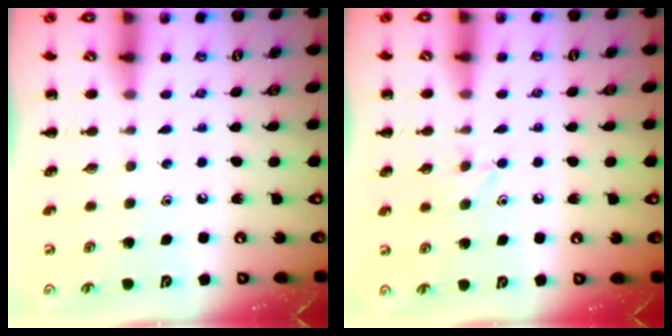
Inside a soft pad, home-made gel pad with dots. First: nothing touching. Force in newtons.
{"total": 6.1, "press": 5.9, "slide": 1.4}